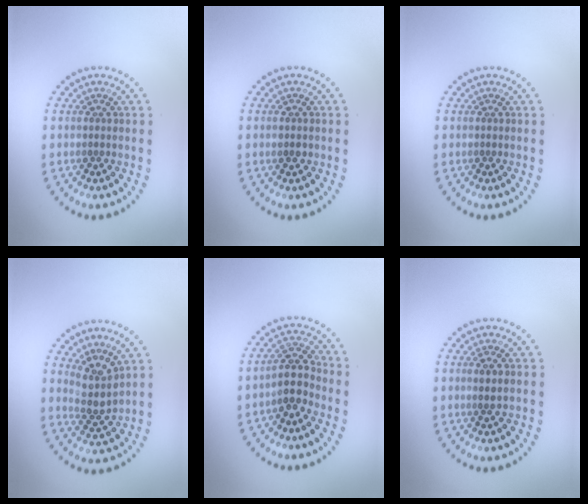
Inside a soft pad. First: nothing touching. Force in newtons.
{"total": 1.2, "press": 1.2, "slide": 0.0}
{"total": 0.0}
{"total": 2.9, "press": 2.2, "slide": 1.9}
{"total": 2.9, "press": 2.4, "slide": 1.6}
{"total": 0.8, "press": 0.7, "slide": 0.5}